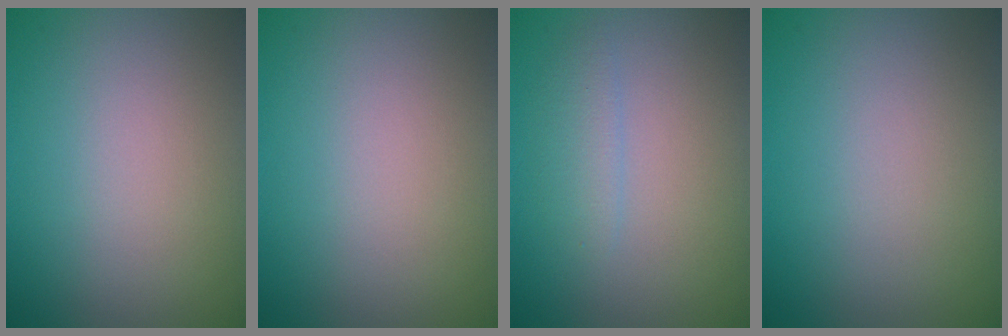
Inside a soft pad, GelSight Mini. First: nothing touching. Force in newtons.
{"total": 0.0}
{"total": 1.5, "press": 1.5, "slide": 0.0}
{"total": 0.0}